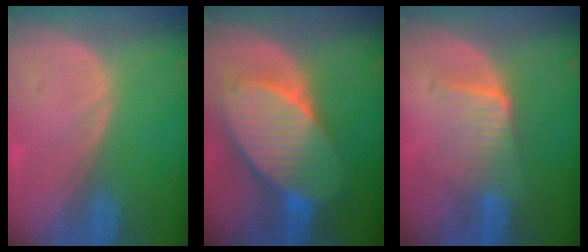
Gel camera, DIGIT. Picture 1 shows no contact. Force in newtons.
{"total": 10.9, "press": 10.9, "slide": 0.6}
{"total": 6.3, "press": 5.6, "slide": 2.8}